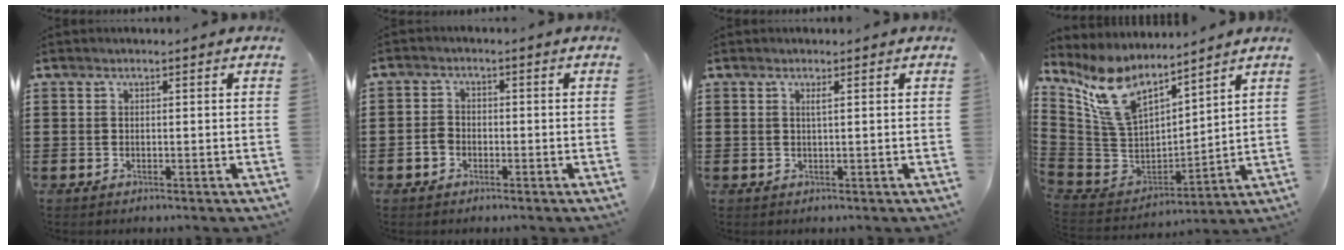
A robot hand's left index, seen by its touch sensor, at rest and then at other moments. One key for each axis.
{"total": 2.4, "fx": -0.9, "fy": 1.9, "fz": 1.2, "tx": -0.034, "ty": 0.000, "tz": -0.020}
{"total": 1.0, "fx": 0.4, "fy": -0.1, "fz": 0.9, "tx": -0.019, "ty": -0.003, "tz": 0.008}
{"total": 11.3, "fx": 8.1, "fy": 5.1, "fz": 6.1, "tx": -0.168, "ty": -0.042, "tz": 0.150}